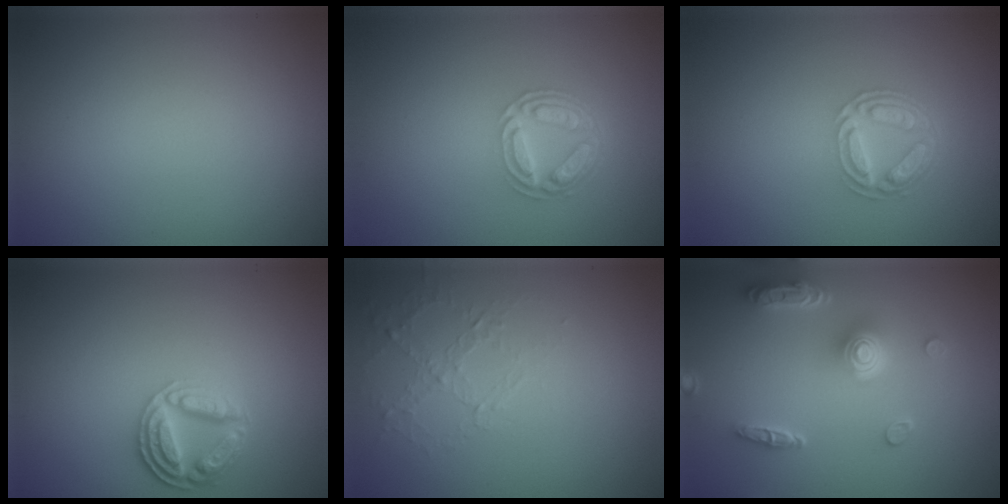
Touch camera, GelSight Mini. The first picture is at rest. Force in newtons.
{"total": 4.3, "press": 3.2, "slide": 2.8}
{"total": 4.3, "press": 3.2, "slide": 2.8}
{"total": 3.8, "press": 3.2, "slide": 2.0}
{"total": 1.1, "press": 0.5, "slide": 1.0}
{"total": 5.0, "press": 3.9, "slide": 3.1}